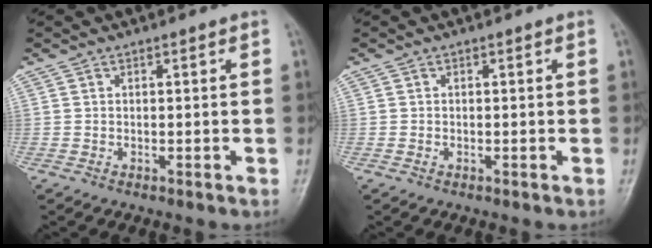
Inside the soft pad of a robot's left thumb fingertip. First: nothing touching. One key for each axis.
{"total": 0.5, "fx": -0.2, "fy": 0.4, "fz": 0.2, "tx": -0.004, "ty": 0.000, "tz": -0.004}